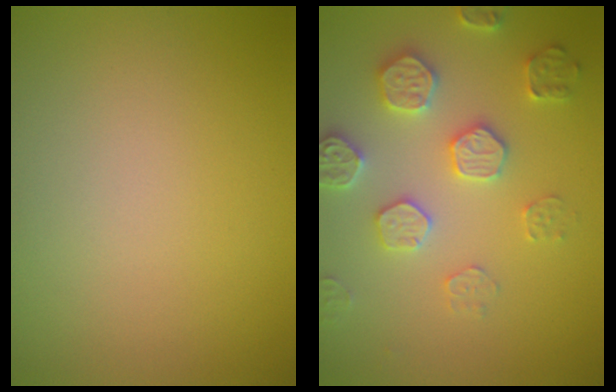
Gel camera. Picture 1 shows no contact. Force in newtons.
{"total": 4.4, "press": 4.3, "slide": 0.9}